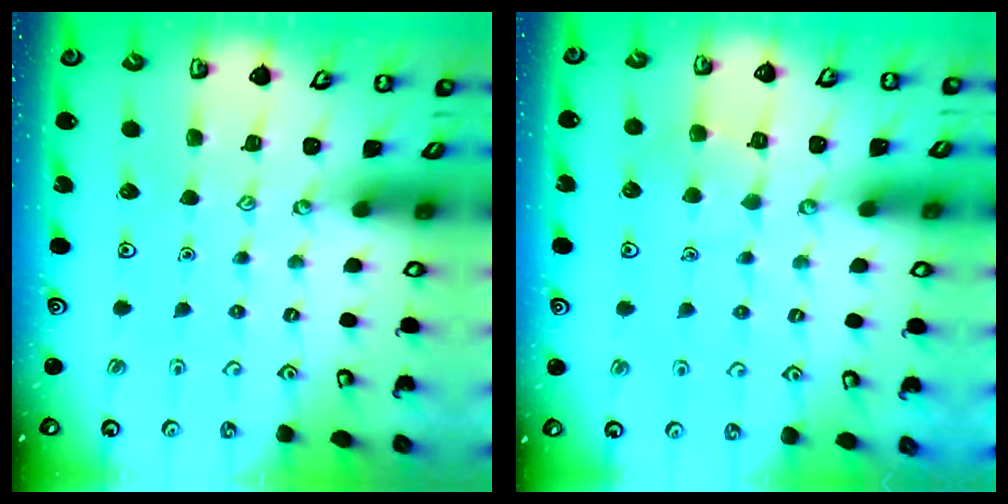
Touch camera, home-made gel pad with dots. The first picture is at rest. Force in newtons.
{"total": 5.5, "press": 5.5, "slide": 0.5}